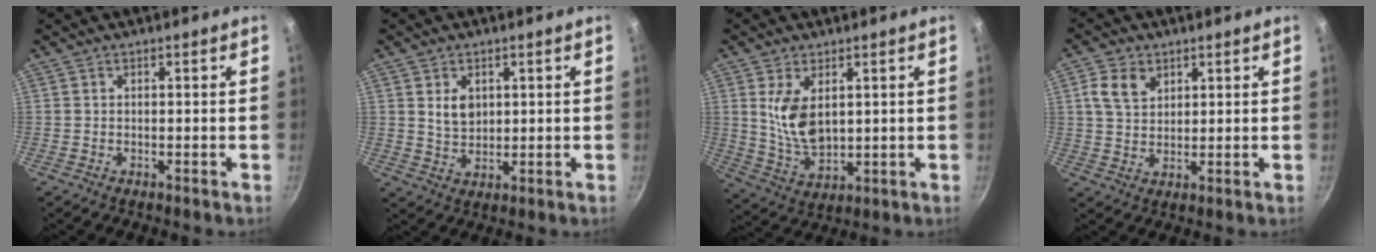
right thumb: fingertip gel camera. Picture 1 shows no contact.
{"total": 4.7, "force": [1.5, 3.4, 2.9], "torque": [-0.039, -0.011, 0.031]}
{"total": 9.2, "force": [2.5, 5.3, 7.2], "torque": [-0.127, -0.029, 0.060]}
{"total": 6.2, "force": [2.6, 4.4, 3.5], "torque": [-0.052, -0.004, 0.048]}